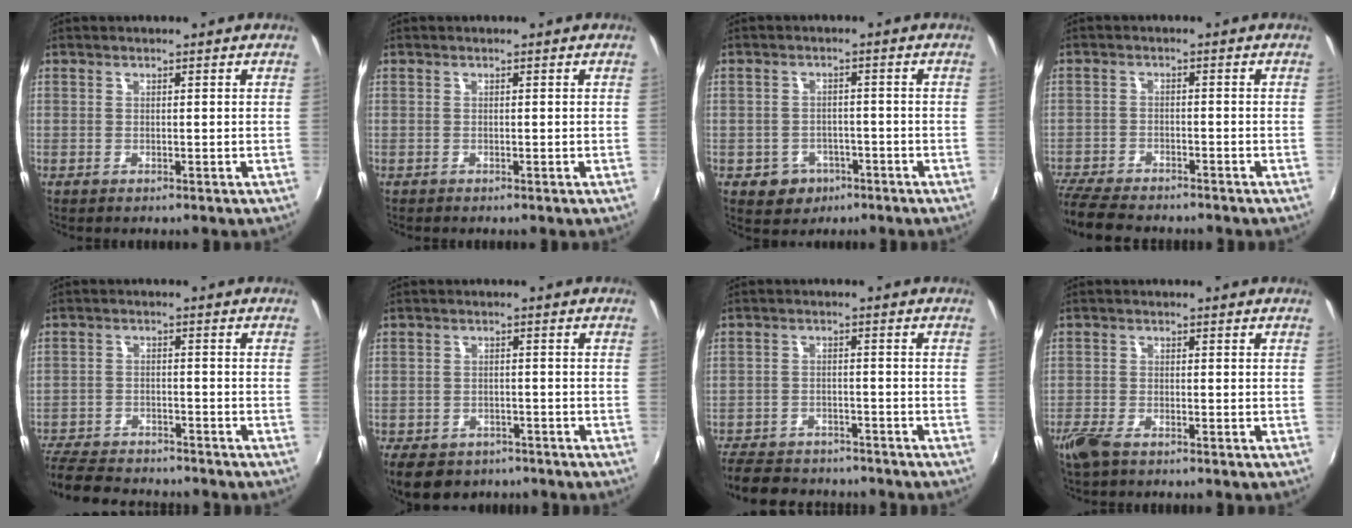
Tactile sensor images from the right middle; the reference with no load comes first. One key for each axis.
{"total": 0.0}
{"total": 5.3, "fx": -2.6, "fy": 4.5, "fz": 1.3, "tx": -0.041, "ty": 0.006, "tz": -0.029}
{"total": 10.2, "fx": -9.1, "fy": 2.6, "fz": 4.0, "tx": -0.113, "ty": -0.026, "tz": -0.159}
{"total": 13.5, "fx": -11.8, "fy": 4.1, "fz": 5.0, "tx": -0.135, "ty": -0.015, "tz": -0.192}
{"total": 9.7, "fx": -6.7, "fy": 5.7, "fz": 4.1, "tx": -0.101, "ty": -0.016, "tz": -0.099}
{"total": 13.3, "fx": -11.3, "fy": 5.2, "fz": 4.7, "tx": -0.125, "ty": -0.003, "tz": -0.170}
{"total": 4.5, "fx": -3.3, "fy": 1.5, "fz": 2.6, "tx": -0.070, "ty": -0.011, "tz": -0.067}